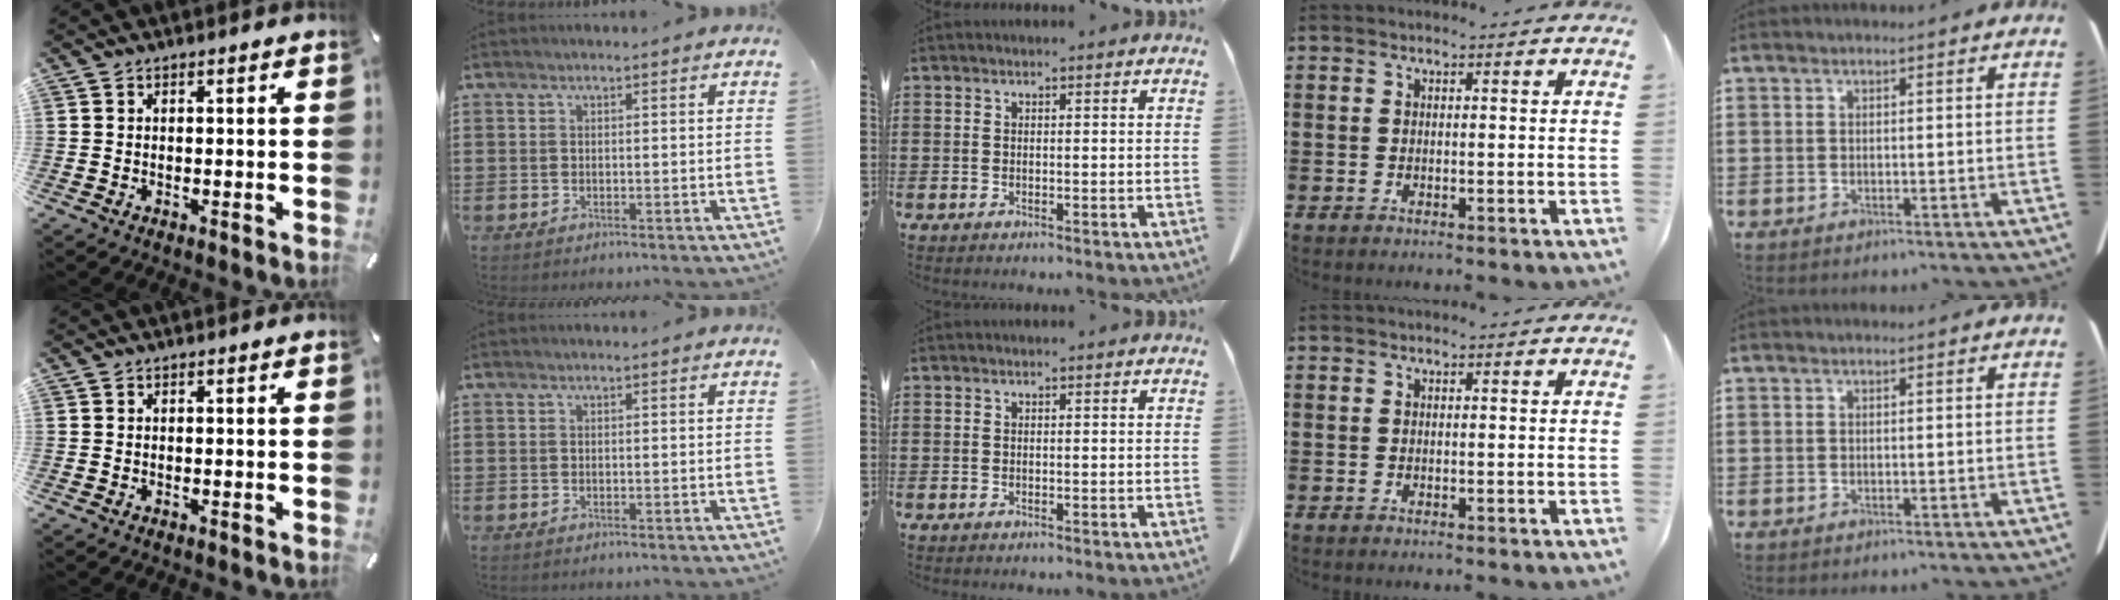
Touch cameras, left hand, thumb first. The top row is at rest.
{}